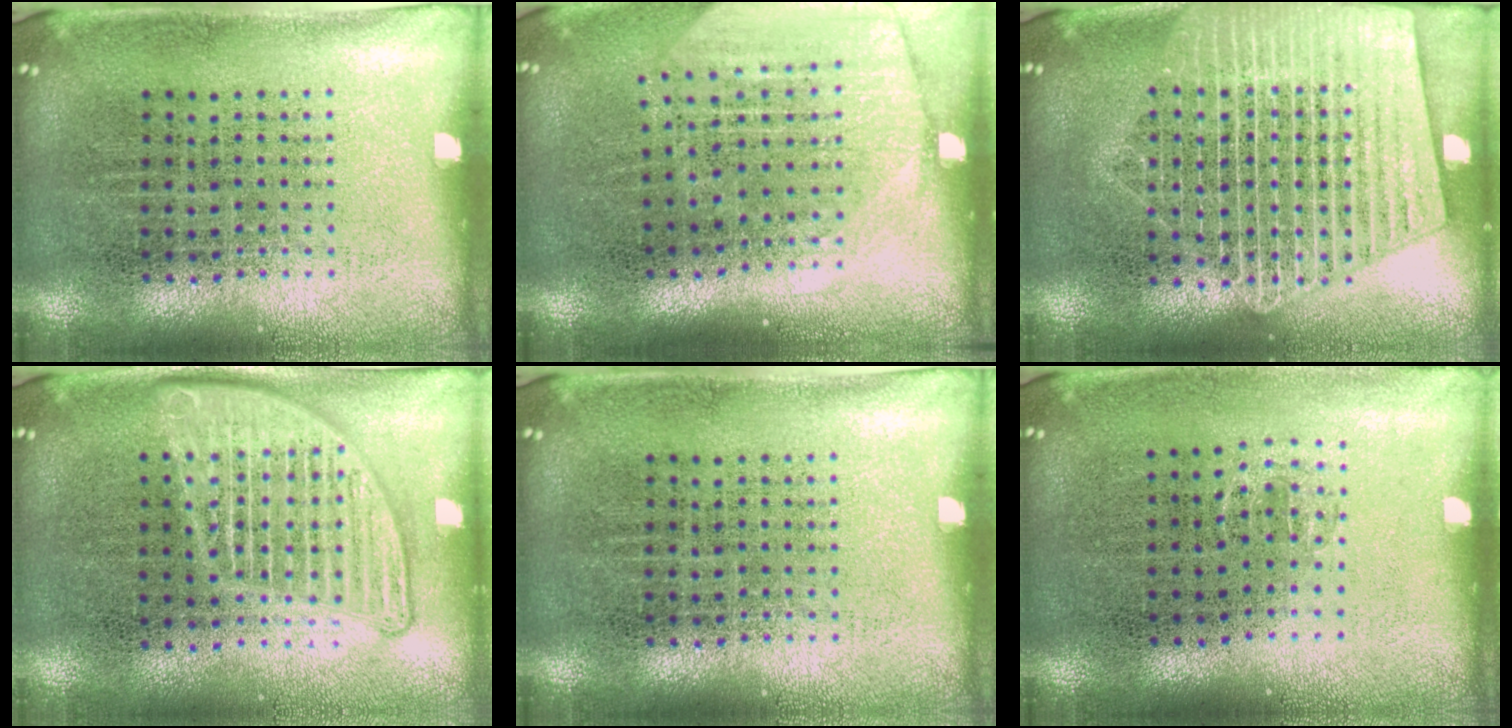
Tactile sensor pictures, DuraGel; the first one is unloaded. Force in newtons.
{"total": 1.9, "press": 1.6, "slide": 1.0}
{"total": 3.1, "press": 3.1, "slide": 0.3}
{"total": 2.1, "press": 2.1, "slide": 0.2}
{"total": 0.0}
{"total": 0.5, "press": 0.5, "slide": 0.3}